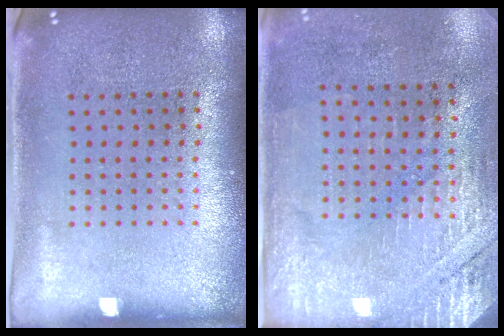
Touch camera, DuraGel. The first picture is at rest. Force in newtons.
{"total": 2.8, "press": 2.5, "slide": 1.3}